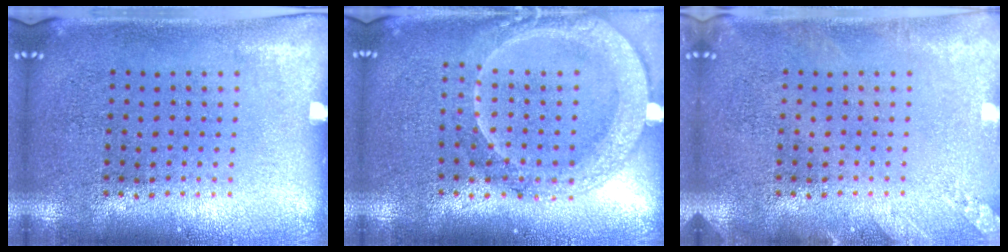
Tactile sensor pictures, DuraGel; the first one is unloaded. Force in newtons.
{"total": 2.0, "press": 1.8, "slide": 0.7}
{"total": 1.4, "press": 1.4, "slide": 0.2}